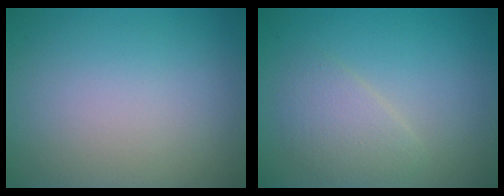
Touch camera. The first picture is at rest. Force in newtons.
{"total": 2.5, "press": 2.5, "slide": 0.1}